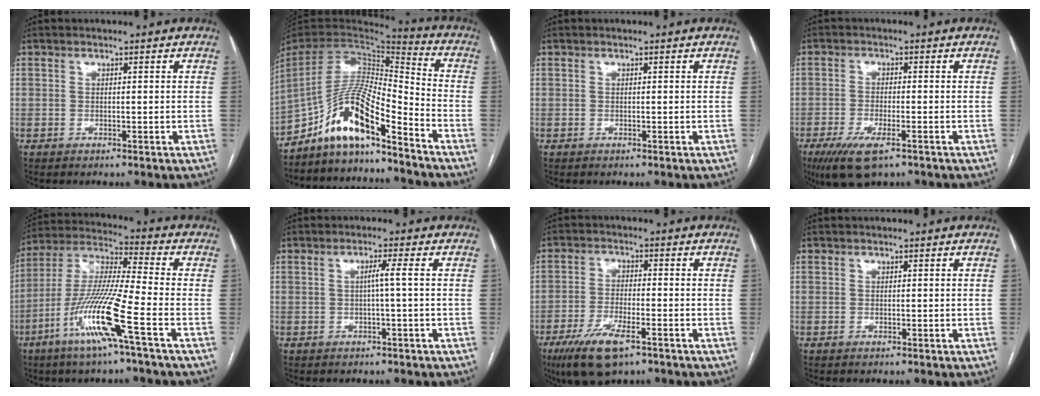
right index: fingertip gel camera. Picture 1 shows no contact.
{"total": 13.1, "force": [-10.3, 1.4, 8.0], "torque": [-0.152, 0.021, -0.185]}
{"total": 0.0}
{"total": 7.3, "force": [-4.3, 2.2, 5.5], "torque": [-0.104, -0.016, -0.068]}
{"total": 14.4, "force": [-6.4, -0.7, 12.9], "torque": [-0.266, -0.014, -0.128]}
{"total": 2.0, "force": [-0.1, -0.8, 1.8], "torque": [-0.031, 0.002, -0.001]}
{"total": 9.0, "force": [-5.3, 2.5, 6.8], "torque": [-0.135, -0.017, -0.088]}
{"total": 0.0}